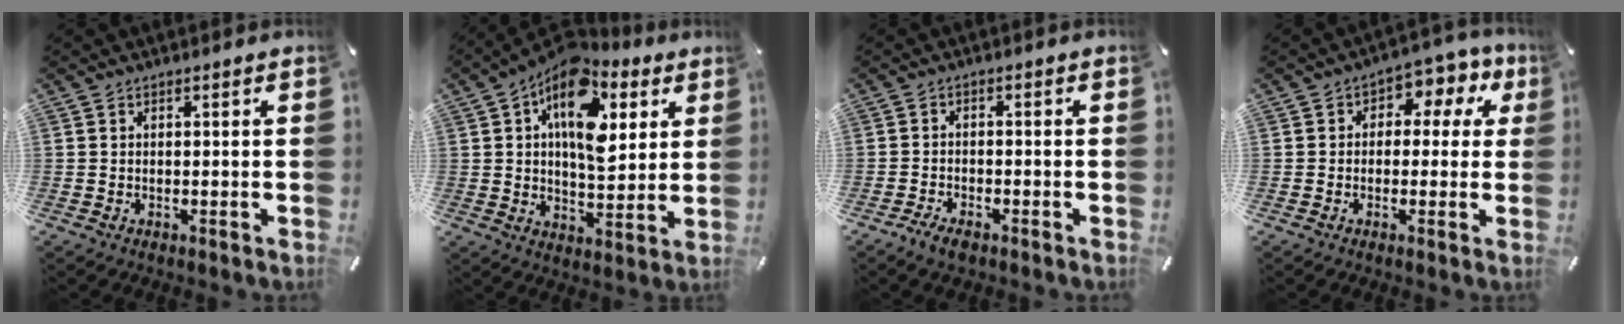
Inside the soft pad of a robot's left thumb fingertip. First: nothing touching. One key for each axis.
{"total": 17.4, "fx": 7.5, "fy": 9.9, "fz": 12.2, "tx": -0.184, "ty": -0.032, "tz": 0.129}
{"total": 2.8, "fx": -2.3, "fy": 1.0, "fz": 1.3, "tx": -0.028, "ty": 0.009, "tz": -0.045}
{"total": 6.1, "fx": 0.9, "fy": 4.6, "fz": 3.9, "tx": -0.050, "ty": 0.002, "tz": 0.007}